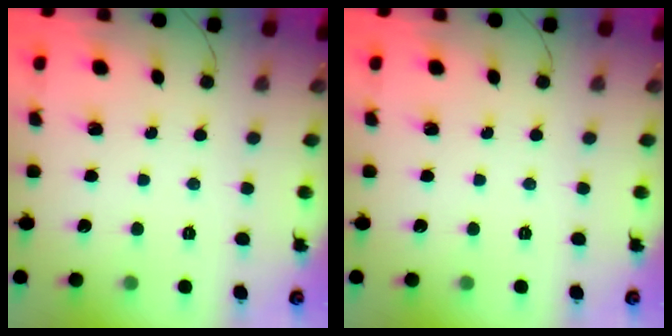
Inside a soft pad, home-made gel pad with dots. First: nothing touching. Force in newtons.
{"total": 0.0}